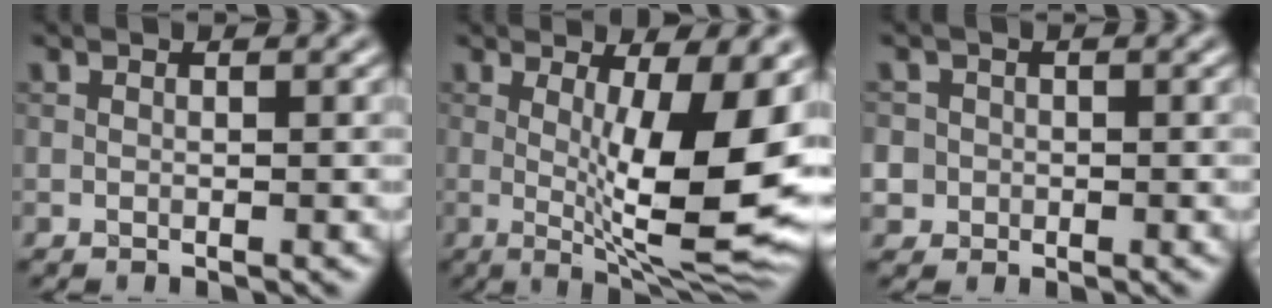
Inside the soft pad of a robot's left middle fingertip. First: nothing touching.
{"total": 11.6, "force": [0.5, 3.0, 11.3], "torque": [-0.157, -0.018, 0.013]}
{"total": 3.3, "force": [-0.5, 3.2, 0.6], "torque": [0.005, 0.012, -0.026]}